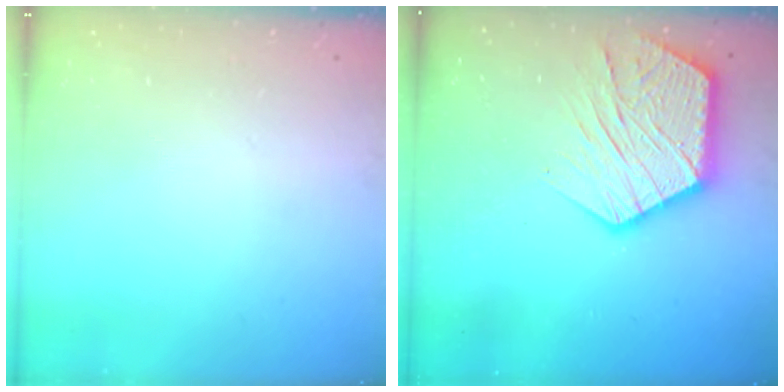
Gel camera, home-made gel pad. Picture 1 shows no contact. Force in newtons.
{"total": 17.4, "press": 17.4, "slide": 1.2}